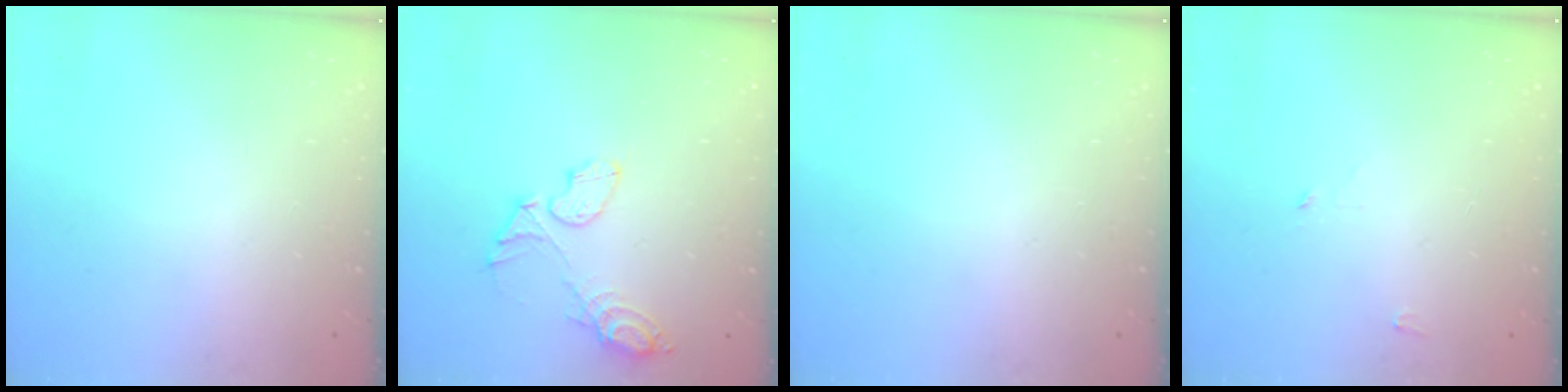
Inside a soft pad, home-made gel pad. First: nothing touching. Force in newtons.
{"total": 10.0, "press": 9.9, "slide": 0.7}
{"total": 0.0}
{"total": 2.4, "press": 2.4, "slide": 0.2}